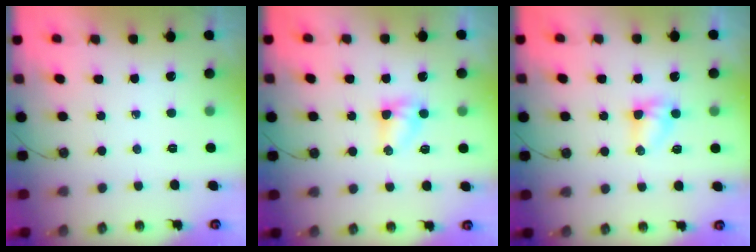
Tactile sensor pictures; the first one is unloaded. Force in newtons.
{"total": 4.5, "press": 4.1, "slide": 2.0}
{"total": 4.5, "press": 4.1, "slide": 2.0}